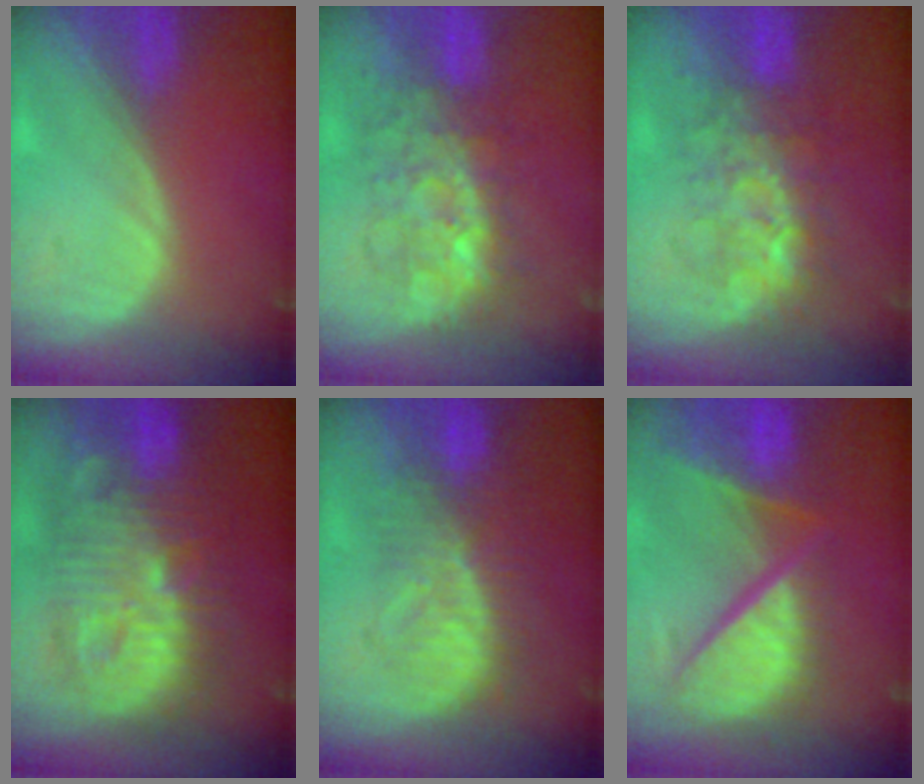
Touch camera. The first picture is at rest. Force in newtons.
{"total": 8.7, "press": 8.7, "slide": 0.3}
{"total": 7.8, "press": 7.7, "slide": 1.4}
{"total": 13.7, "press": 13.6, "slide": 1.2}
{"total": 9.1, "press": 8.7, "slide": 2.7}
{"total": 12.1, "press": 9.9, "slide": 6.9}